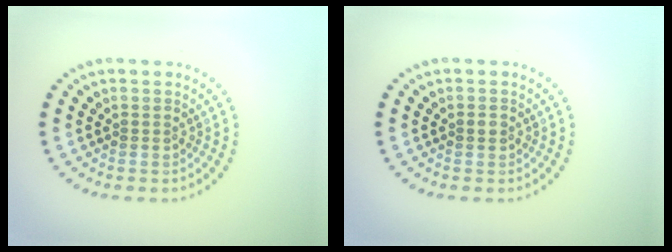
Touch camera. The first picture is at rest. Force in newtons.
{"total": 0.6, "press": 0.6, "slide": 0.3}